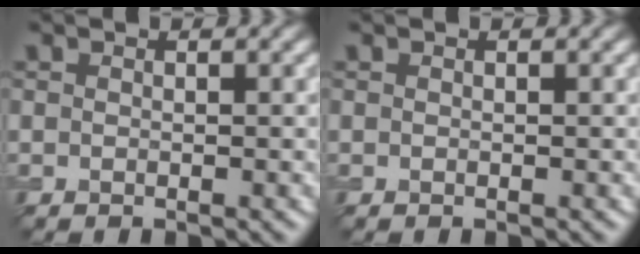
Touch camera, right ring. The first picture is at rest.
{"total": 0.0}